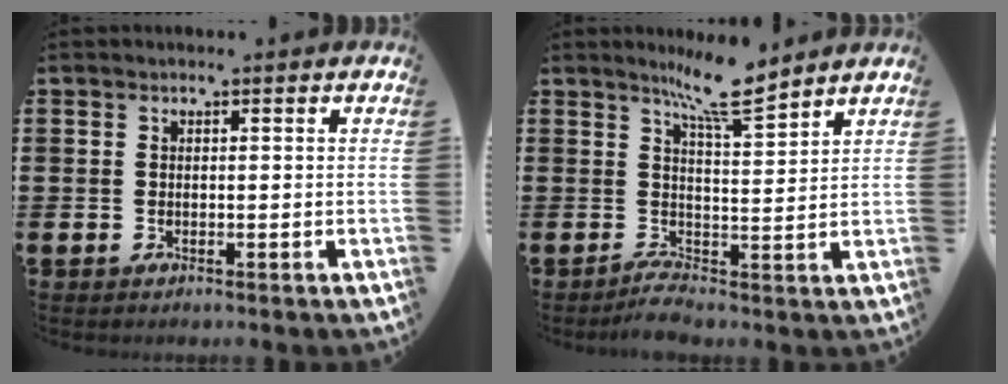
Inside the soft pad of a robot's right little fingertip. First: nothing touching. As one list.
[{"total": 6.6, "force": [4.9, 0.7, 4.4], "torque": [-0.074, -0.030, 0.079]}]